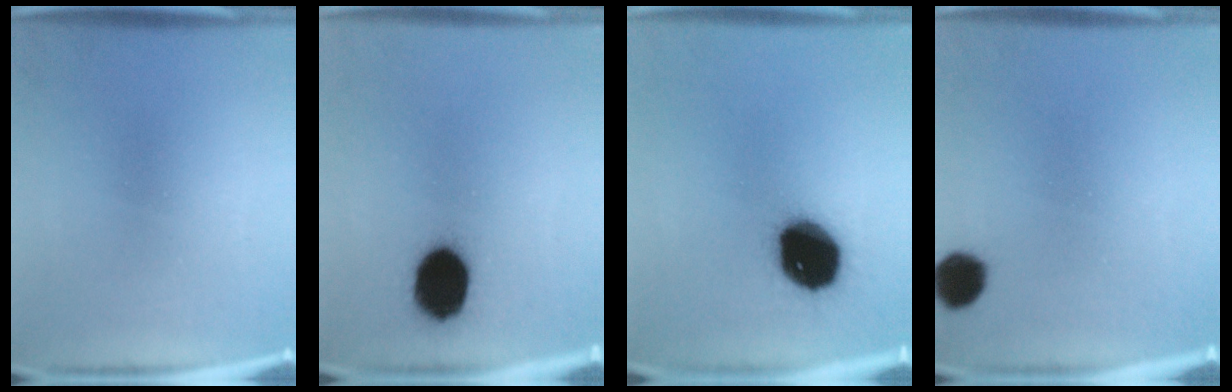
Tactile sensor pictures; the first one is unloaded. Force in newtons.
{"total": 12.7}
{"total": 17.6}
{"total": 5.7}